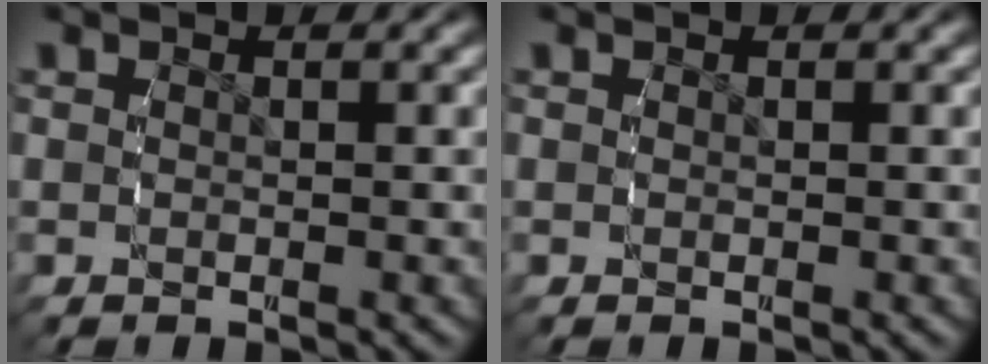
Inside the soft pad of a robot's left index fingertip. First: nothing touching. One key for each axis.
{"total": 0.0}